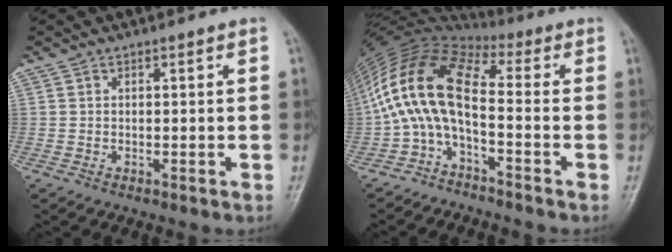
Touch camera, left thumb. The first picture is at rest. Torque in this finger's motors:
{"motor_torque": [0.43, 1.71, 1.59, 1.18, 0.30]}